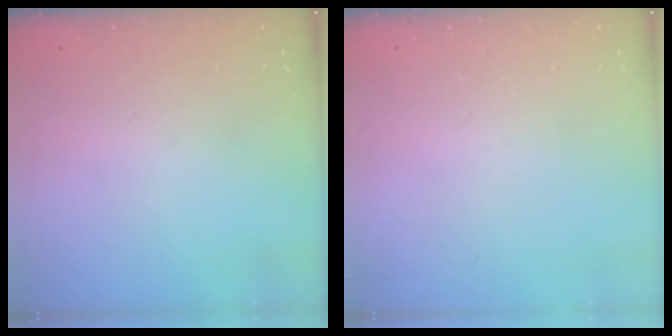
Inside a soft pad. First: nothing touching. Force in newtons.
{"total": 0.0}